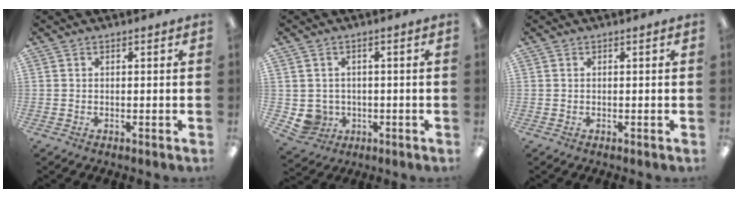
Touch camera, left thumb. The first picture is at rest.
{"total": 4.5, "force": [-0.1, 4.4, 0.7], "torque": [-0.029, 0.006, 0.004]}
{"total": 0.0}